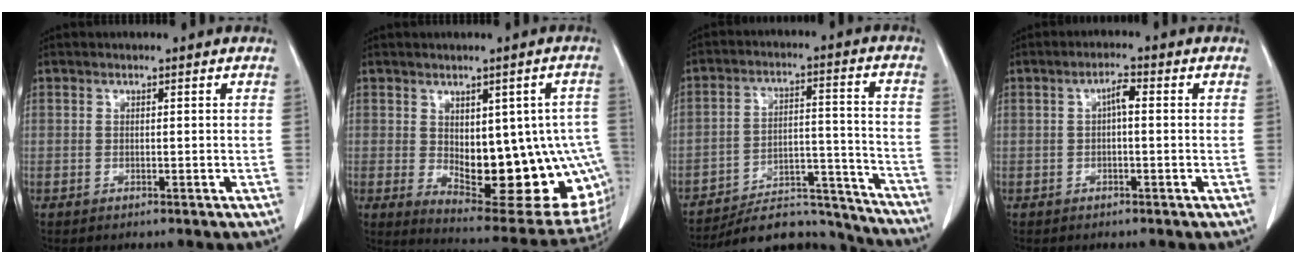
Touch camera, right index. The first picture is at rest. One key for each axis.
{"total": 19.4, "fx": -2.2, "fy": 8.5, "fz": 17.3, "tx": -0.158, "ty": 0.009, "tz": 0.004}
{"total": 15.9, "fx": -15.4, "fy": 3.4, "fz": 1.9, "tx": -0.012, "ty": 0.055, "tz": -0.221}
{"total": 2.4, "fx": 0.2, "fy": 0.7, "fz": 2.3, "tx": -0.044, "ty": 0.008, "tz": 0.003}